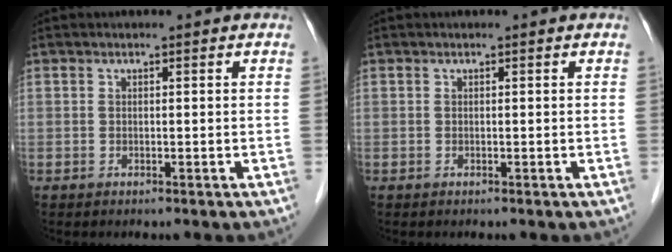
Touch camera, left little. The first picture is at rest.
{"total": 0.0}